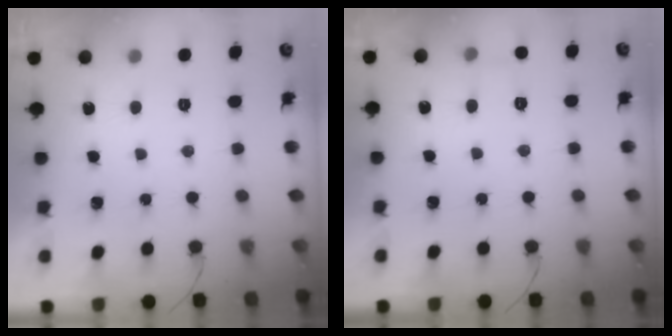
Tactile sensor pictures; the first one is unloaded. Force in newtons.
{"total": 2.6, "press": 2.4, "slide": 1.0}